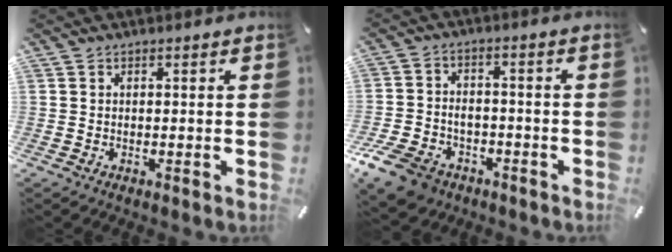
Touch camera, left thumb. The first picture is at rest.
{"total": 9.5, "force": [-5.7, 6.5, 3.9], "torque": [-0.090, 0.035, -0.105]}